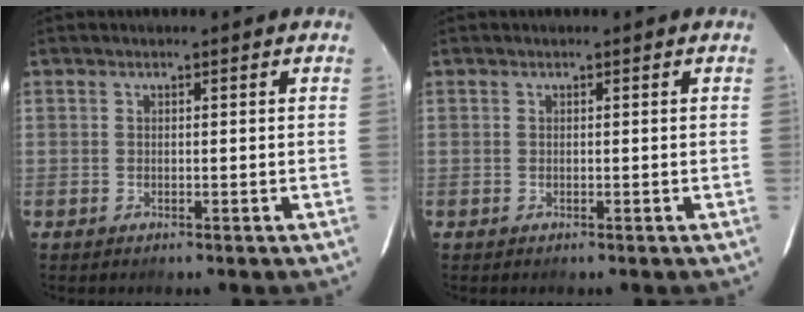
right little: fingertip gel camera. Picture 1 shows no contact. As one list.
[{"total": 0.0}]